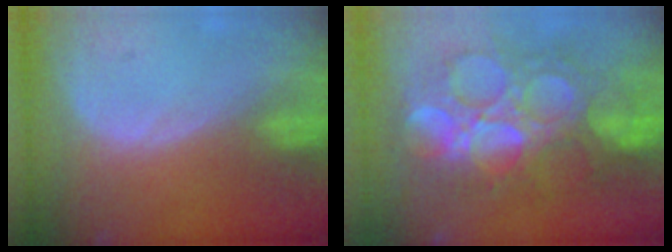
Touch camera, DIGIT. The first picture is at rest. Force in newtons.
{"total": 13.0, "press": 13.0, "slide": 1.5}